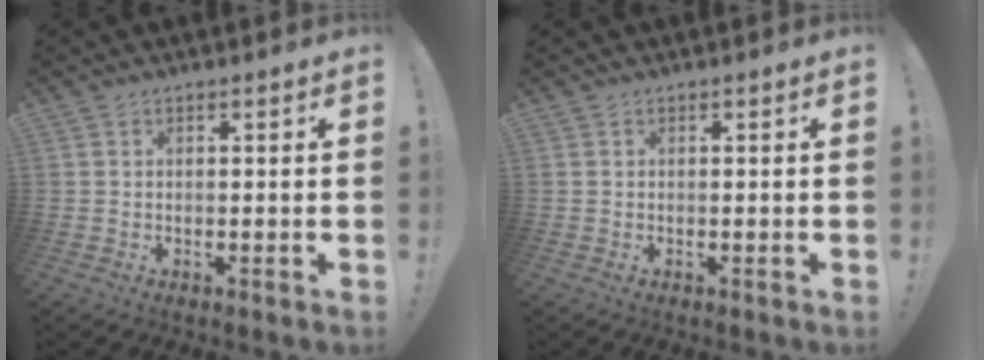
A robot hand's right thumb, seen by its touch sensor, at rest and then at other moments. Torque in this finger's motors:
{"motor_torque": [0.00, 0.00, 0.00, 0.00, 0.00]}